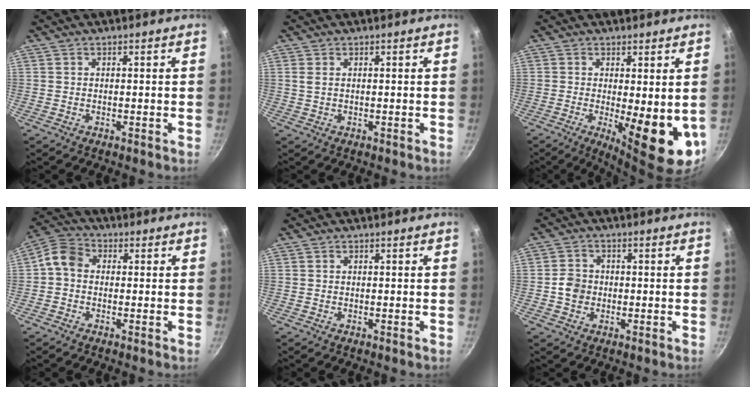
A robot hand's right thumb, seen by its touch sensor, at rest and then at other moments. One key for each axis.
{"total": 1.1, "fx": 0.4, "fy": 0.6, "fz": 0.9, "tx": -0.018, "ty": 0.001, "tz": 0.009}
{"total": 11.9, "fx": -1.4, "fy": 3.8, "fz": 11.2, "tx": -0.131, "ty": -0.014, "tz": -0.005}
{"total": 5.6, "fx": -0.3, "fy": 4.5, "fz": 3.2, "tx": -0.056, "ty": 0.021, "tz": -0.026}
{"total": 0.0}
{"total": 4.3, "fx": -0.7, "fy": 3.8, "fz": 1.9, "tx": -0.018, "ty": 0.013, "tz": -0.017}